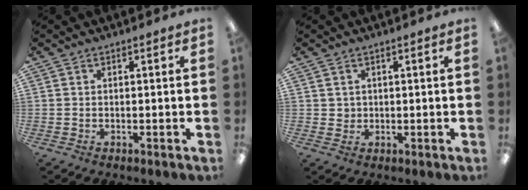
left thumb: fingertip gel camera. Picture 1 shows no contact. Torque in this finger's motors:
{"motor_torque": [-0.08, 0.04, 0.03, -0.01, 0.00]}